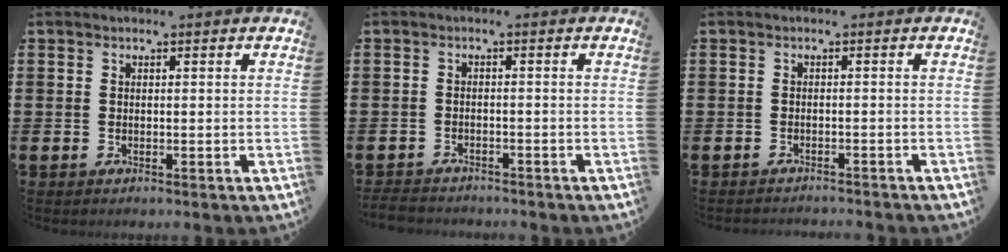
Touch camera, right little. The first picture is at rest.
{"total": 1.9, "force": [-1.9, 0.3, 0.0], "torque": [-0.004, 0.001, -0.042]}
{"total": 1.0, "force": [-1.0, -0.1, -0.1], "torque": [0.001, 0.001, -0.021]}